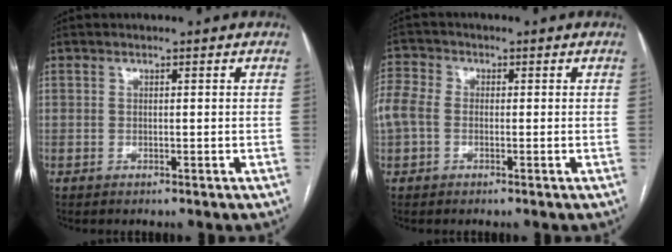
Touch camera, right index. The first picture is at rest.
{"total": 11.5, "force": [0.3, 9.5, 6.5], "torque": [-0.204, 0.039, 0.007]}